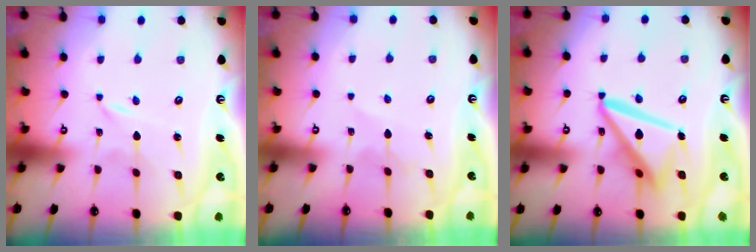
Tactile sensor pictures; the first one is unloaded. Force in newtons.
{"total": 5.8, "press": 5.8, "slide": 0.7}
{"total": 16.1, "press": 16.0, "slide": 1.8}